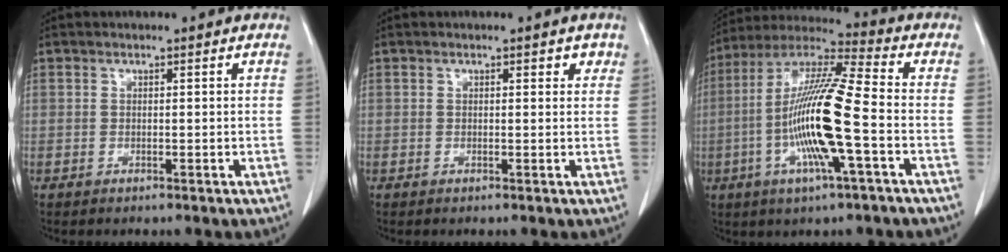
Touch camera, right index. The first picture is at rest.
{"total": 1.3, "force": [0.7, 0.8, 0.8], "torque": [0.000, -0.001, 0.004]}
{"total": 16.0, "force": [-3.5, 0.7, 15.6], "torque": [-0.309, -0.003, -0.073]}